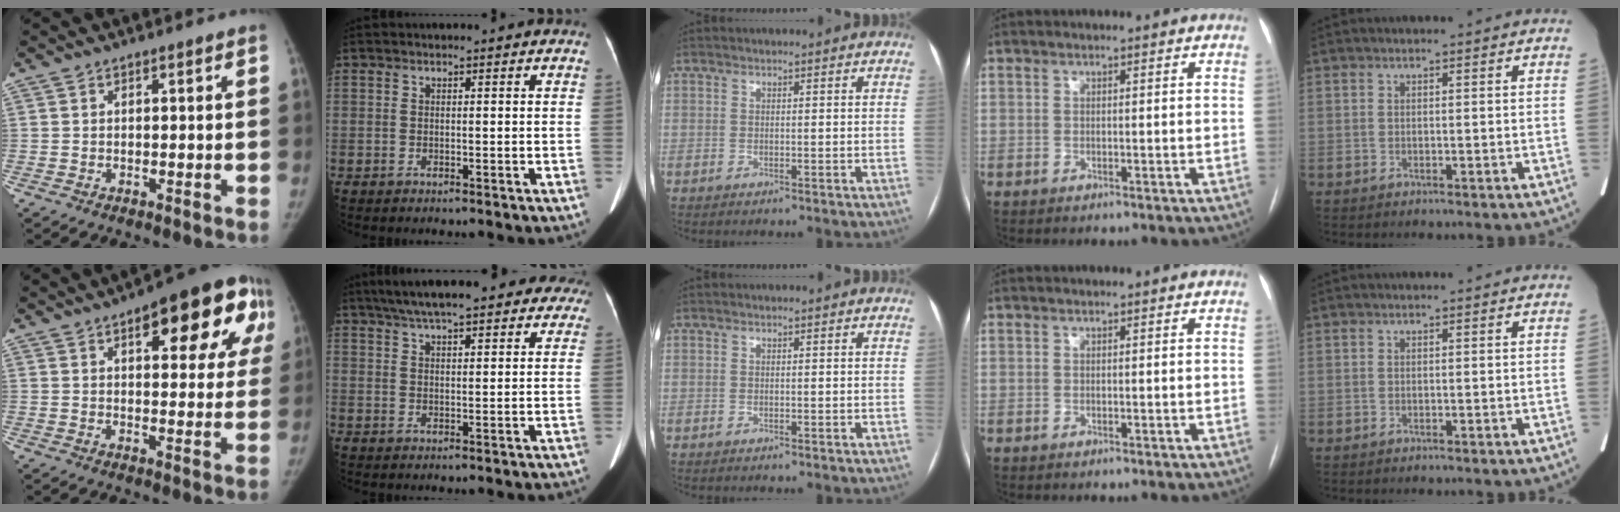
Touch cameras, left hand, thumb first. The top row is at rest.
{"thumb": {"total": 18.6, "force": [7.7, 7.5, 15.2], "torque": [-0.159, 0.002, 0.094]}, "index": {"total": 20.6, "force": [17.3, 4.9, 10.1], "torque": [-0.153, 0.037, 0.221]}}